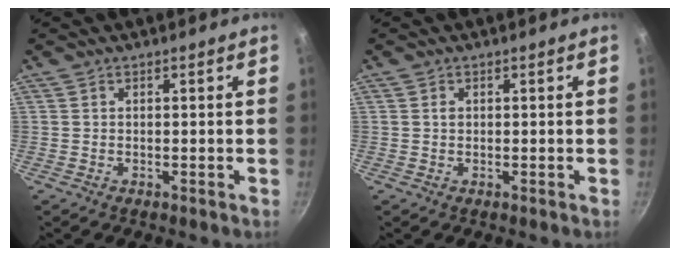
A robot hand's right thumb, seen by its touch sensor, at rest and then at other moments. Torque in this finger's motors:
{"motor_torque": [-0.54, -0.23, -0.10, 0.40, 0.02]}